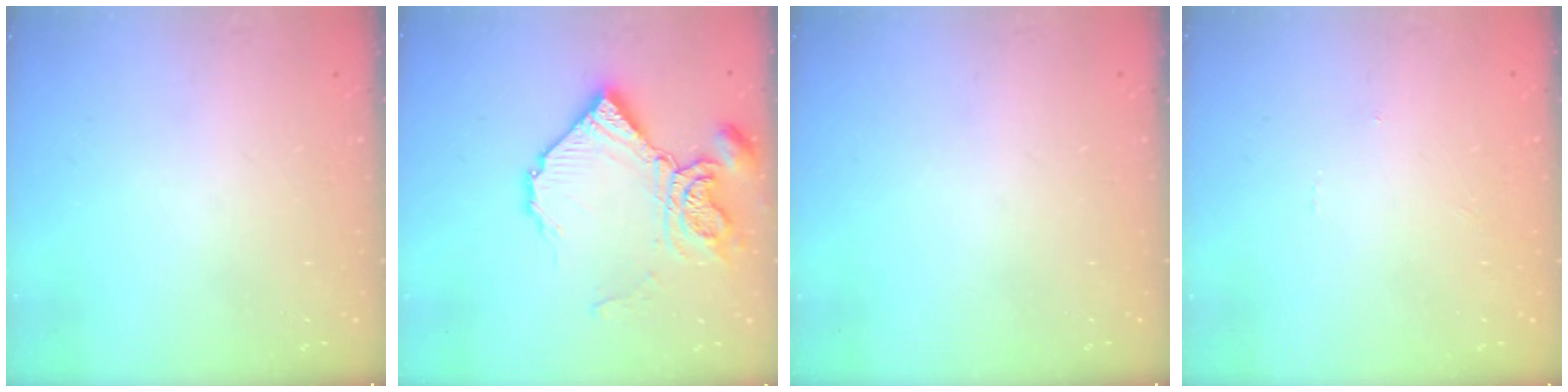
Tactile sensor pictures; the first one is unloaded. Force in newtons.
{"total": 14.3, "press": 14.2, "slide": 1.7}
{"total": 0.0}
{"total": 0.0}